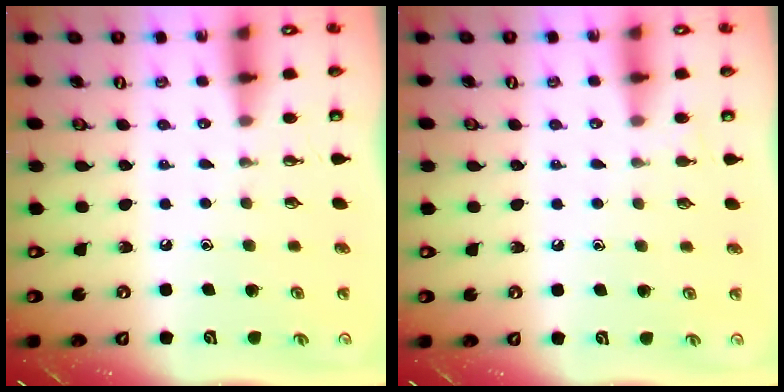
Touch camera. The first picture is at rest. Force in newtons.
{"total": 3.4, "press": 3.3, "slide": 0.3}